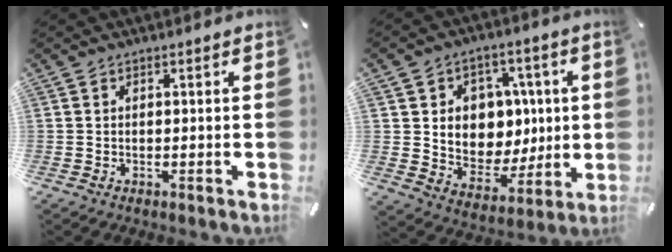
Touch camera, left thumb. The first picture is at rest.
{"total": 10.7, "force": [2.2, 9.9, 3.4], "torque": [-0.049, -0.029, 0.051]}